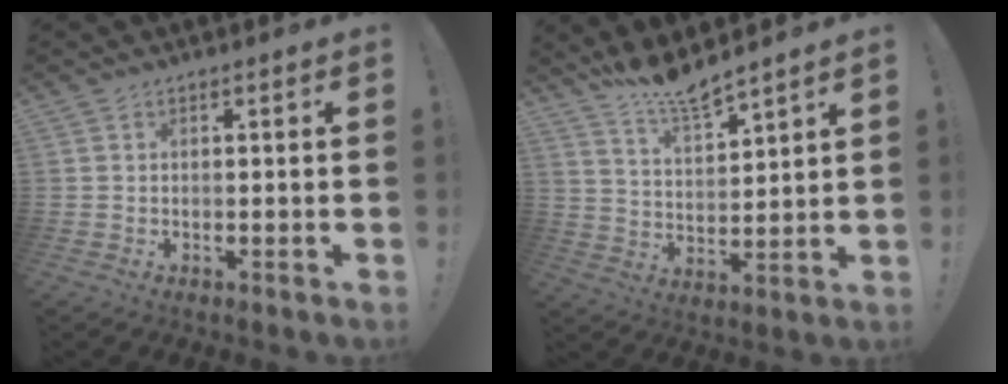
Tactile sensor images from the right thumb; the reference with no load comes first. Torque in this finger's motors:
{"motor_torque": [0.12, 1.32, 0.53, 0.16, 0.00]}